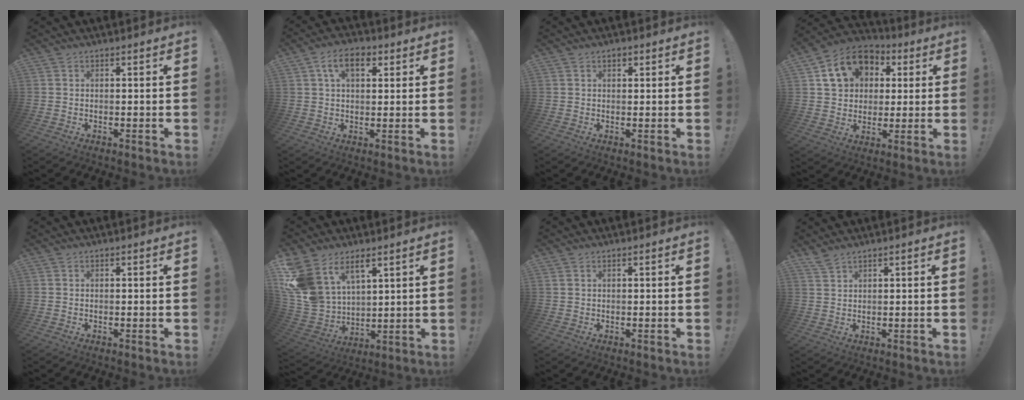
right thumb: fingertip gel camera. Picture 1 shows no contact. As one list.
[{"total": 8.6, "force": [3.4, 4.8, 6.3], "torque": [-0.095, 0.007, 0.060]}, {"total": 1.2, "force": [0.7, 0.8, 0.6], "torque": [-0.003, -0.002, 0.012]}, {"total": 14.6, "force": [5.2, 11.7, 7.0], "torque": [-0.102, -0.010, 0.104]}, {"total": 0.0}, {"total": 14.6, "force": [8.3, 9.4, 7.4], "torque": [-0.156, -0.056, 0.161]}, {"total": 0.7, "force": [0.4, 0.4, 0.3], "torque": [-0.009, 0.002, 0.009]}, {"total": 2.5, "force": [2.1, 0.5, 1.2], "torque": [-0.019, -0.012, 0.038]}]